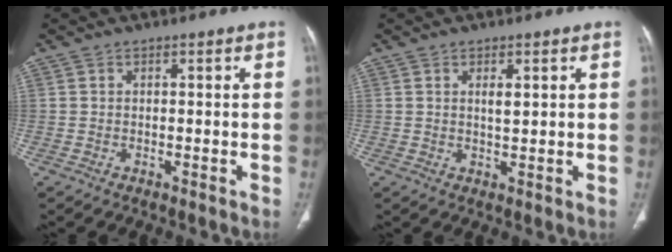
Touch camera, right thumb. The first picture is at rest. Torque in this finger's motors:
{"motor_torque": [0.26, -0.36, -0.27, 0.08, 0.09]}